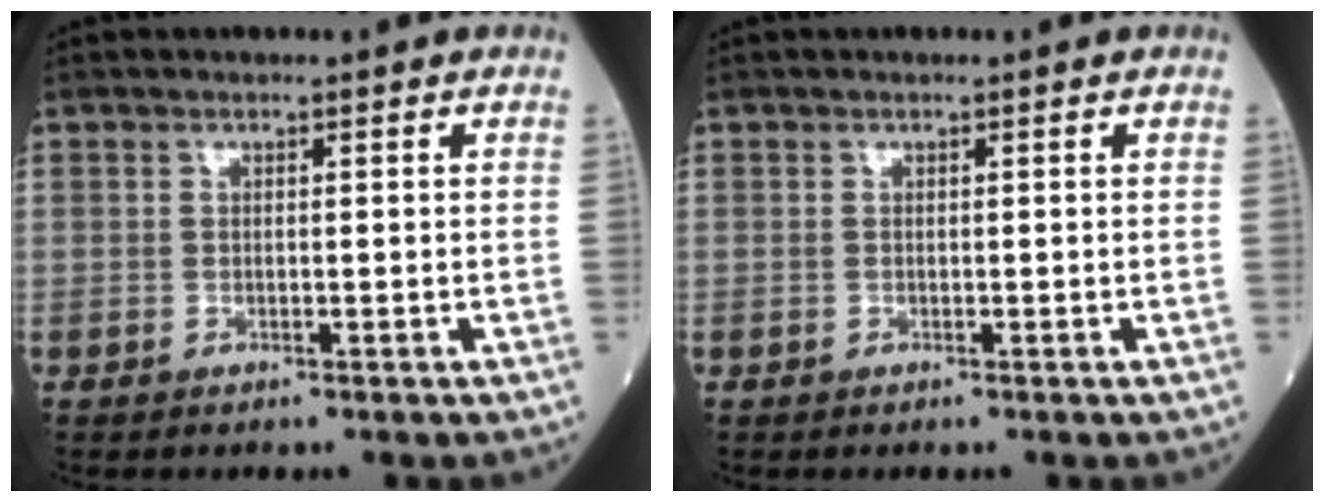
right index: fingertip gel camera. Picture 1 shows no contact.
{"total": 0.0}